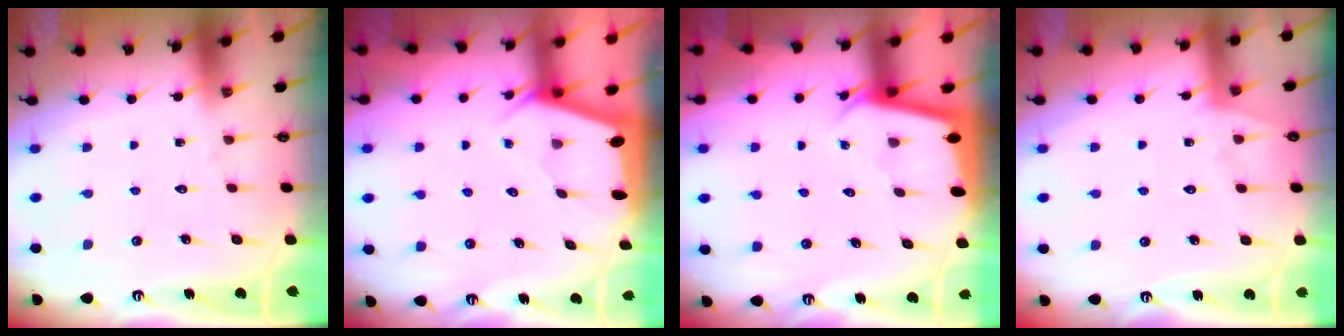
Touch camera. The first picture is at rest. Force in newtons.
{"total": 1.9, "press": 1.8, "slide": 0.3}
{"total": 2.2, "press": 2.2, "slide": 0.1}
{"total": 5.7, "press": 5.7, "slide": 0.5}